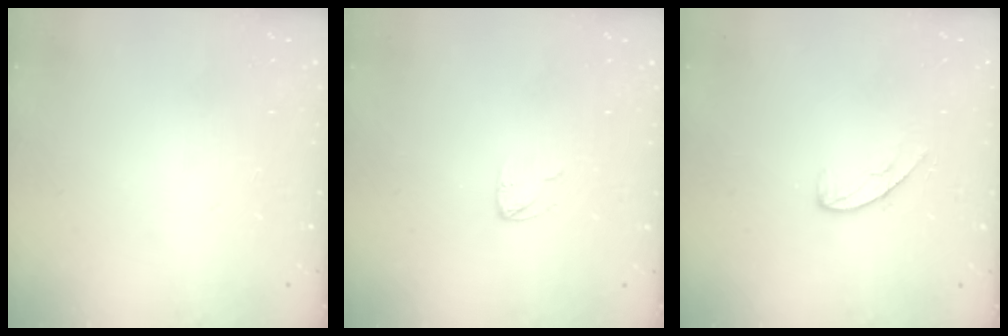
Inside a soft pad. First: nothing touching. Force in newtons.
{"total": 3.0, "press": 2.9, "slide": 0.3}
{"total": 6.4, "press": 6.4, "slide": 0.5}